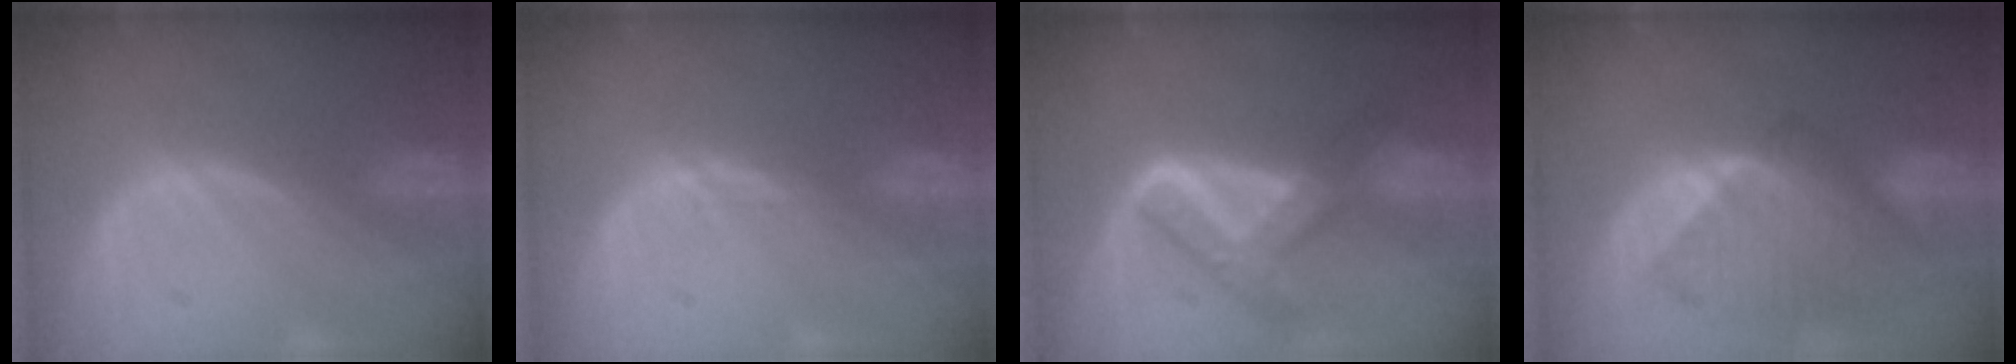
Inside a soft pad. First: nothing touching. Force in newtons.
{"total": 0.6, "press": 0.4, "slide": 0.4}
{"total": 6.9, "press": 6.9, "slide": 0.4}
{"total": 8.9, "press": 8.0, "slide": 3.7}